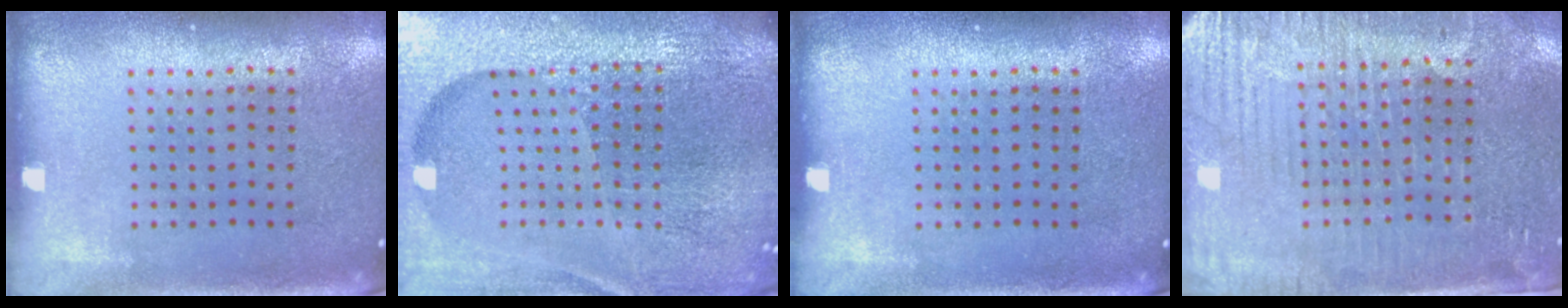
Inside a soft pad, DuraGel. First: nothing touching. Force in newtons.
{"total": 6.3, "press": 5.6, "slide": 3.1}
{"total": 0.0}
{"total": 3.7, "press": 3.5, "slide": 1.4}